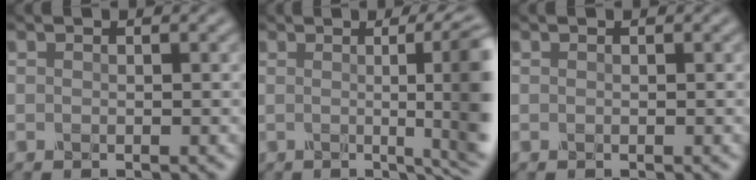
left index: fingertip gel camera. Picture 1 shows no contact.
{"total": 12.1, "force": [0.4, 3.4, 11.6], "torque": [-0.092, 0.019, -0.002]}
{"total": 0.0}